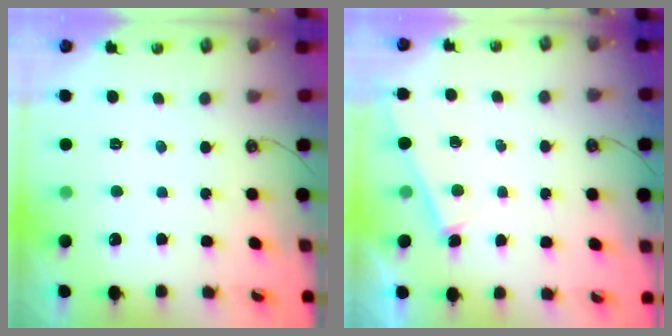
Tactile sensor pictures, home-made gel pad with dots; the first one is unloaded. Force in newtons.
{"total": 5.0, "press": 5.0, "slide": 0.3}